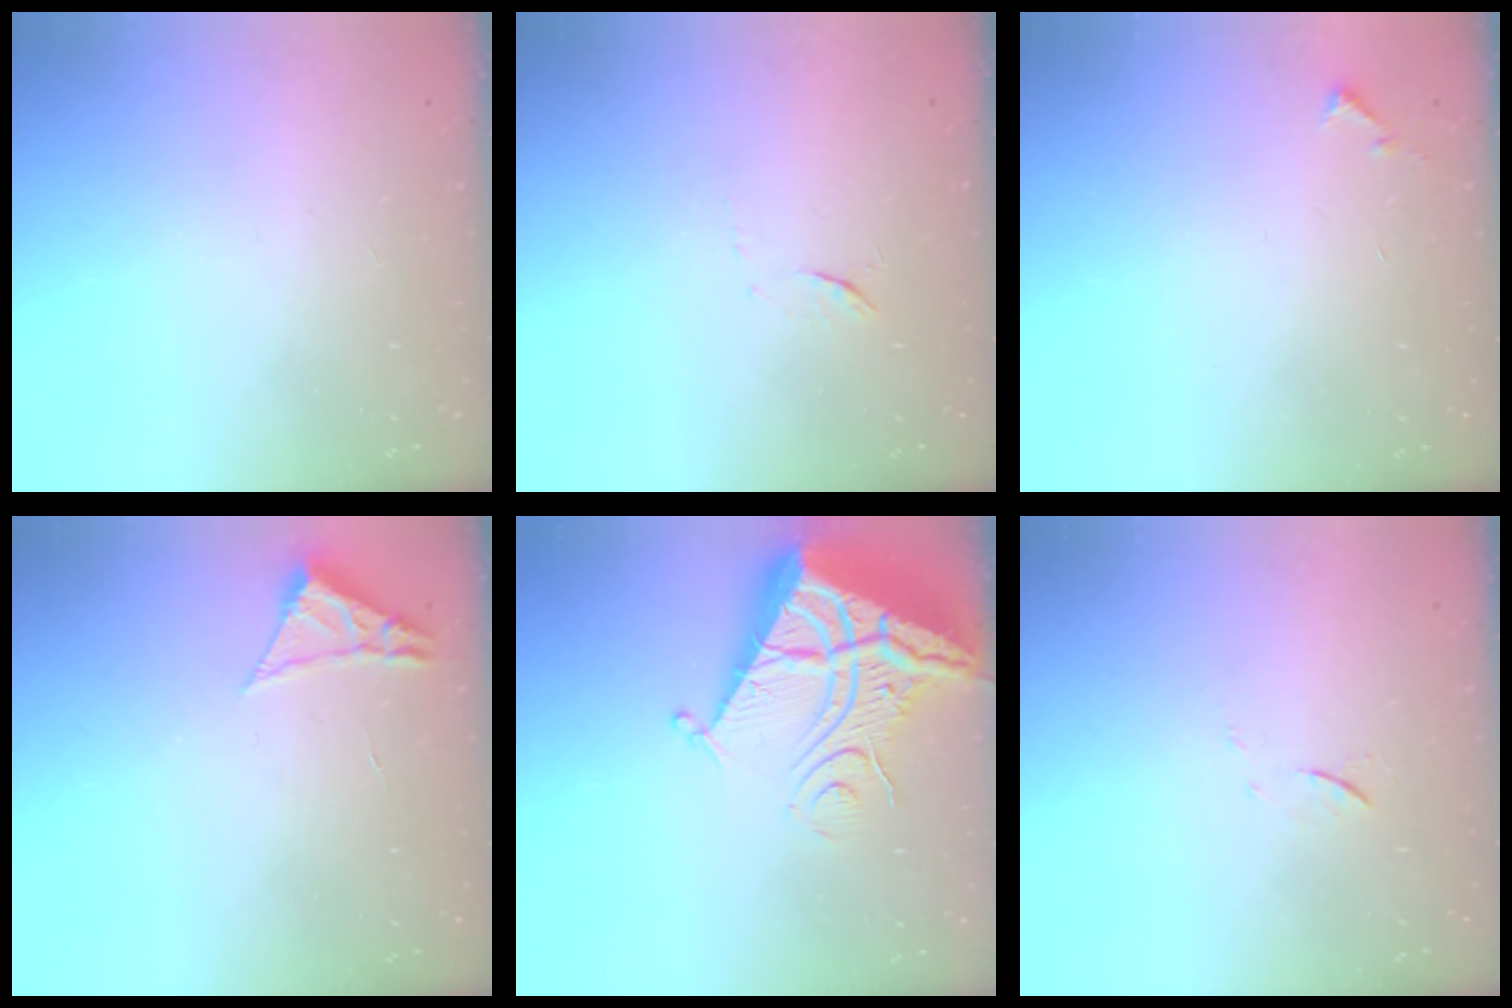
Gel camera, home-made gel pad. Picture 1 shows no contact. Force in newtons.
{"total": 5.0, "press": 4.8, "slide": 1.4}
{"total": 5.8, "press": 5.8, "slide": 0.4}
{"total": 2.3, "press": 2.3, "slide": 0.4}
{"total": 12.2, "press": 12.1, "slide": 1.3}
{"total": 5.2, "press": 5.1, "slide": 0.7}